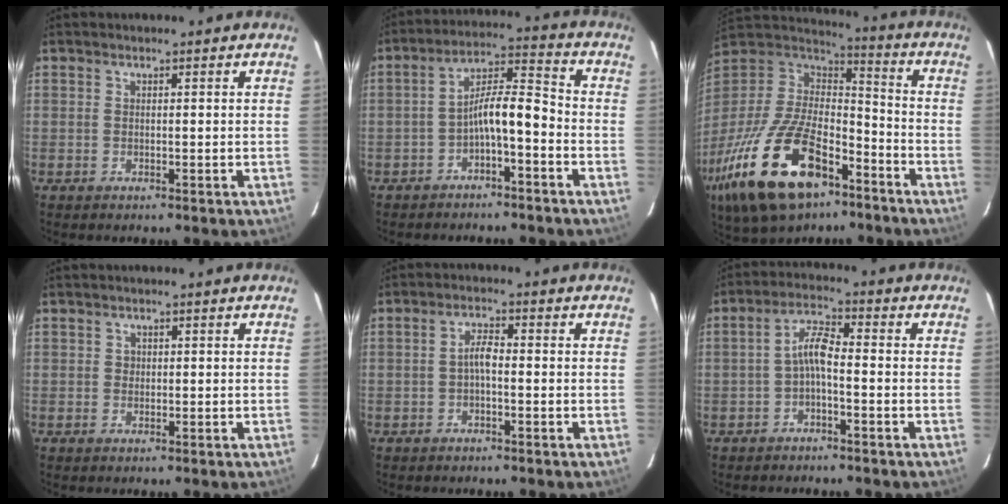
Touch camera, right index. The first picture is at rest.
{"total": 7.2, "force": [-3.7, 1.6, 6.0], "torque": [-0.120, 0.023, -0.061]}
{"total": 30.2, "force": [-17.1, 14.3, 20.4], "torque": [-0.428, -0.040, -0.285]}
{"total": 0.9, "force": [0.0, 0.9, 0.0], "torque": [0.004, 0.002, -0.001]}
{"total": 2.5, "force": [-0.9, 0.7, 2.2], "torque": [-0.046, 0.010, -0.017]}
{"total": 4.3, "force": [-1.7, 1.1, 3.8], "torque": [-0.082, 0.015, -0.033]}